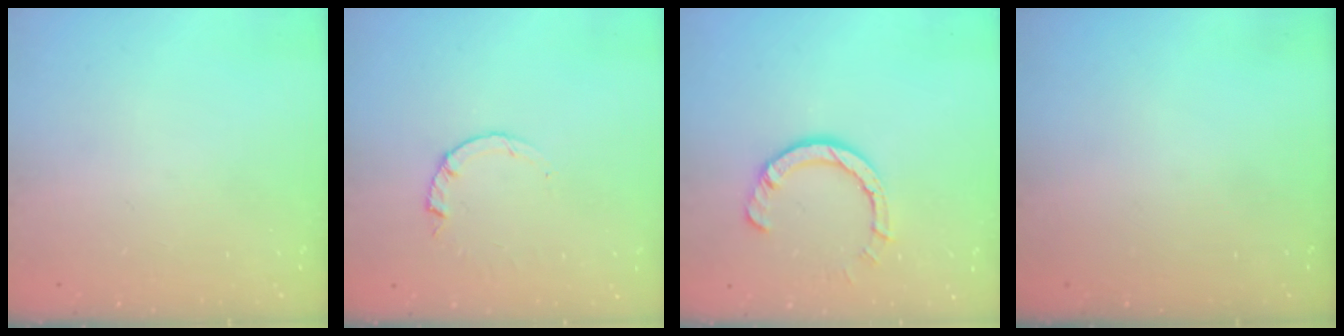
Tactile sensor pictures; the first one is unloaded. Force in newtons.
{"total": 0.9, "press": 0.8, "slide": 0.2}
{"total": 5.5, "press": 5.5, "slide": 0.4}
{"total": 0.0}